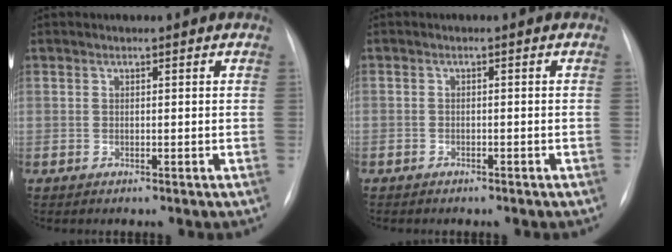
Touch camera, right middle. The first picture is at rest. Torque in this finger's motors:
{"motor_torque": [0.36, -0.52, -0.34, -0.20]}